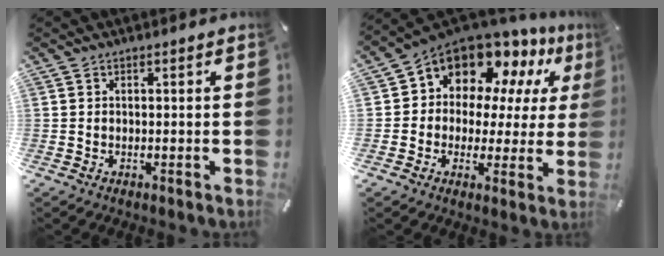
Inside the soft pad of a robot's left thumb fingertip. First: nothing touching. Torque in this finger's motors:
{"motor_torque": [0.41, 1.17, 1.91, -0.85, 0.33]}